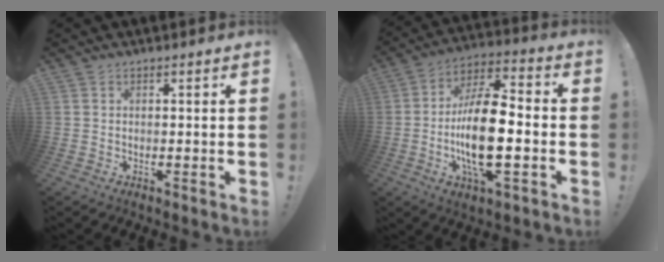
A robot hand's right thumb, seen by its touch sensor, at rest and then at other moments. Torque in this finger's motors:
{"motor_torque": [2.46, 2.59, 1.84, -0.61, 0.39]}